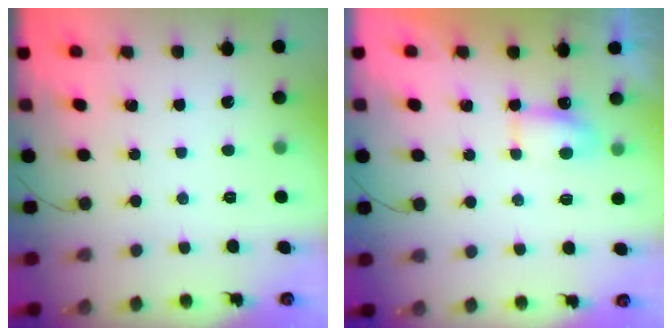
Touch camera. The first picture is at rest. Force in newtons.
{"total": 4.6, "press": 4.5, "slide": 0.8}